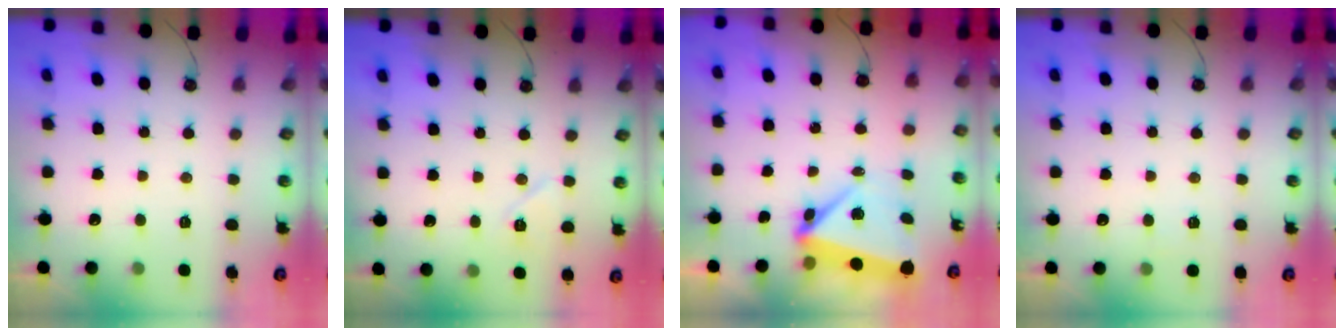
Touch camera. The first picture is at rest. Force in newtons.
{"total": 7.8, "press": 6.3, "slide": 4.6}
{"total": 6.1, "press": 6.1, "slide": 0.6}
{"total": 2.7, "press": 2.4, "slide": 1.3}